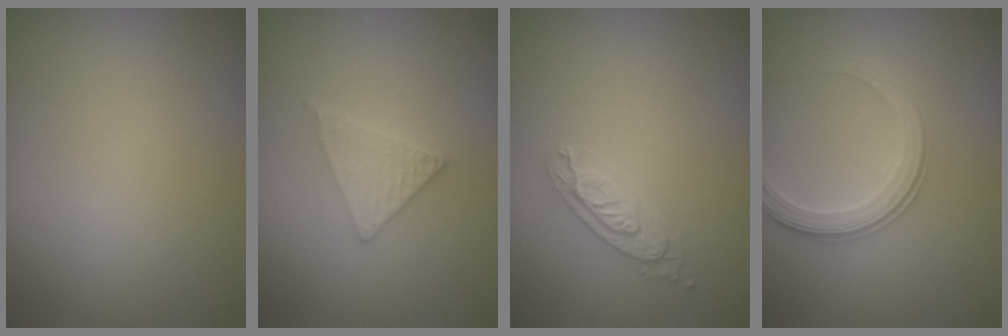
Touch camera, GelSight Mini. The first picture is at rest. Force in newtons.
{"total": 2.4, "press": 2.4, "slide": 0.3}
{"total": 2.1, "press": 2.0, "slide": 0.6}
{"total": 3.0, "press": 2.8, "slide": 0.9}